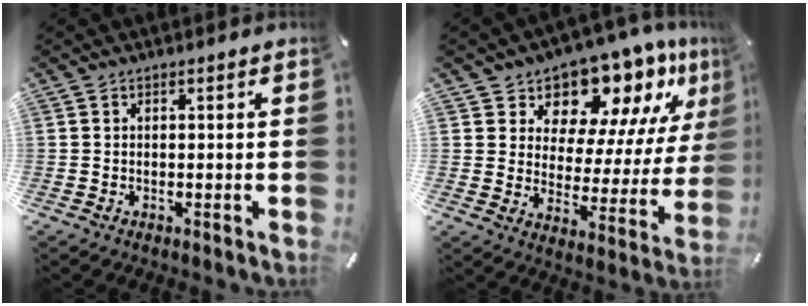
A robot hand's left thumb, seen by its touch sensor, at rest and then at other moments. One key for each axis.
{"total": 12.3, "fx": 10.2, "fy": 6.3, "fz": 2.6, "tx": -0.041, "ty": -0.107, "tz": 0.176}